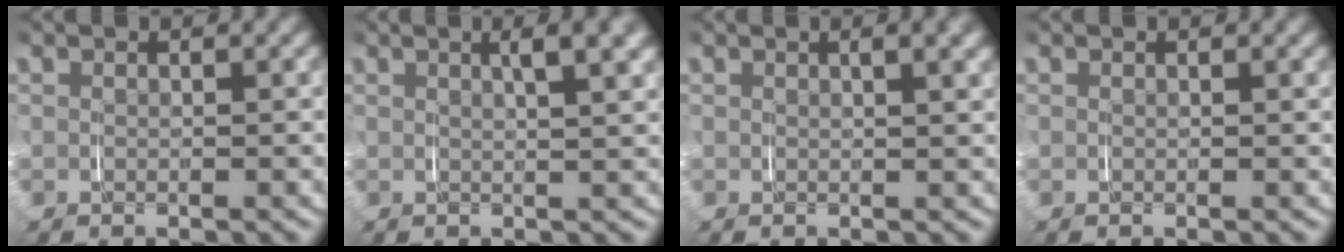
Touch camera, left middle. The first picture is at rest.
{"total": 3.4, "force": [2.4, -0.1, 2.4], "torque": [-0.016, 0.019, 0.032]}
{"total": 2.0, "force": [1.4, -0.1, 1.4], "torque": [-0.010, 0.014, 0.021]}
{"total": 0.0}